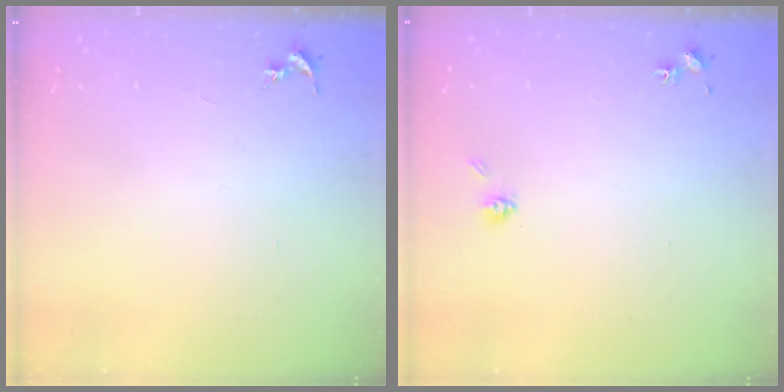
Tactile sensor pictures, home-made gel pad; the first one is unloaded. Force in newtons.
{"total": 4.0, "press": 3.8, "slide": 1.4}